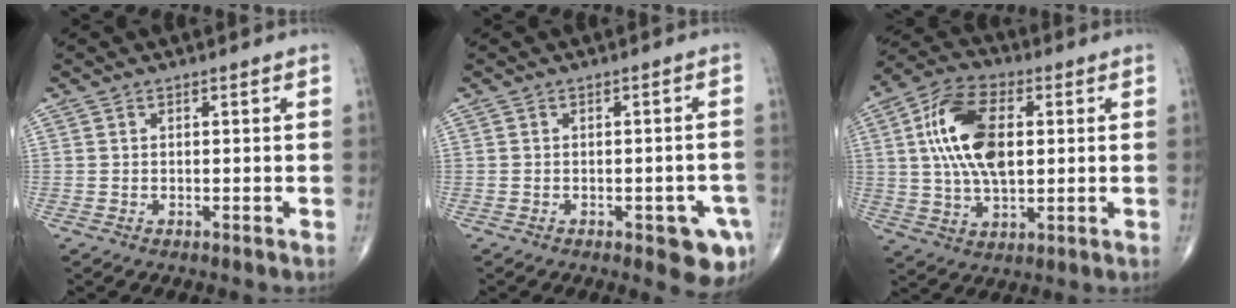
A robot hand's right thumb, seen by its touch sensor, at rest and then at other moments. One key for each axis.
{"total": 6.9, "fx": -2.9, "fy": 2.7, "fz": 5.7, "tx": -0.047, "ty": 0.008, "tz": -0.030}
{"total": 15.4, "fx": 2.6, "fy": 8.3, "fz": 12.7, "tx": -0.238, "ty": 0.009, "tz": 0.044}